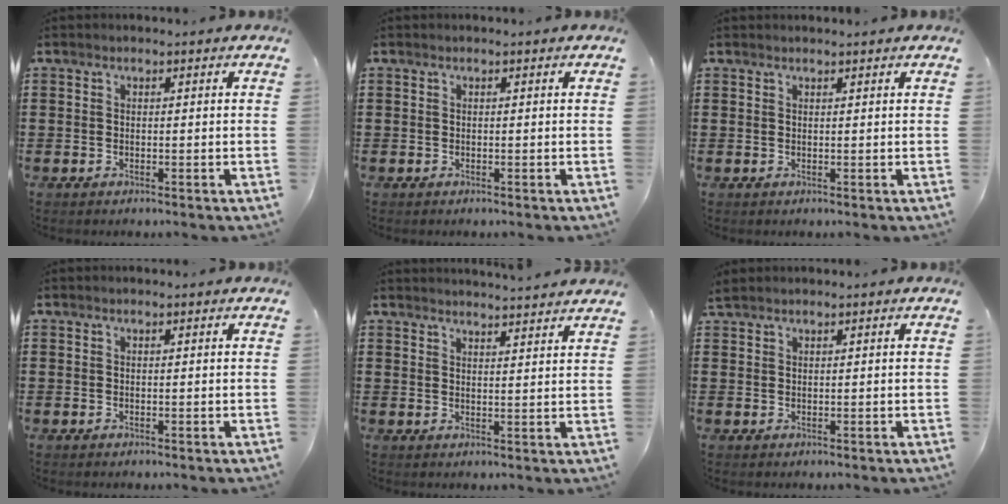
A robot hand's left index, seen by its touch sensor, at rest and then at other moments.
{"total": 0.0}
{"total": 0.6, "force": [0.6, -0.1, 0.2], "torque": [-0.005, -0.002, 0.012]}
{"total": 0.0}
{"total": 2.9, "force": [2.8, -0.6, 0.0], "torque": [-0.009, -0.015, 0.053]}
{"total": 1.0, "force": [1.0, 0.0, 0.3], "torque": [-0.007, 0.000, 0.019]}